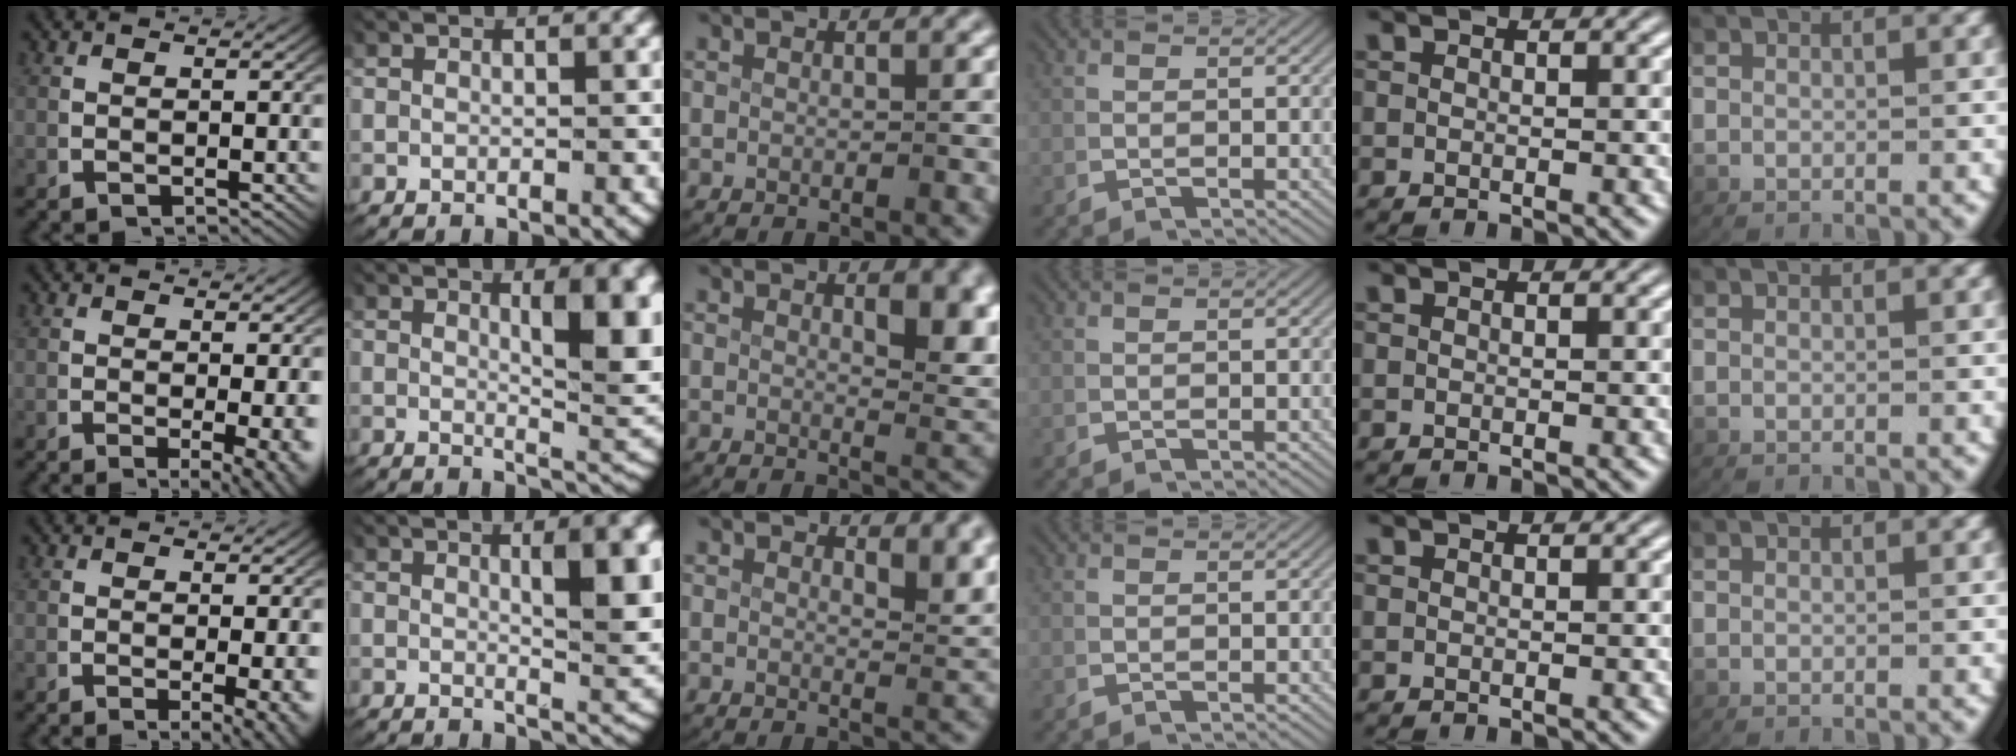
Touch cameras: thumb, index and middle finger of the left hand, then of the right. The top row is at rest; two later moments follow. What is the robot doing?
{"motion": "lift_and_place", "object": "plastic wrap"}